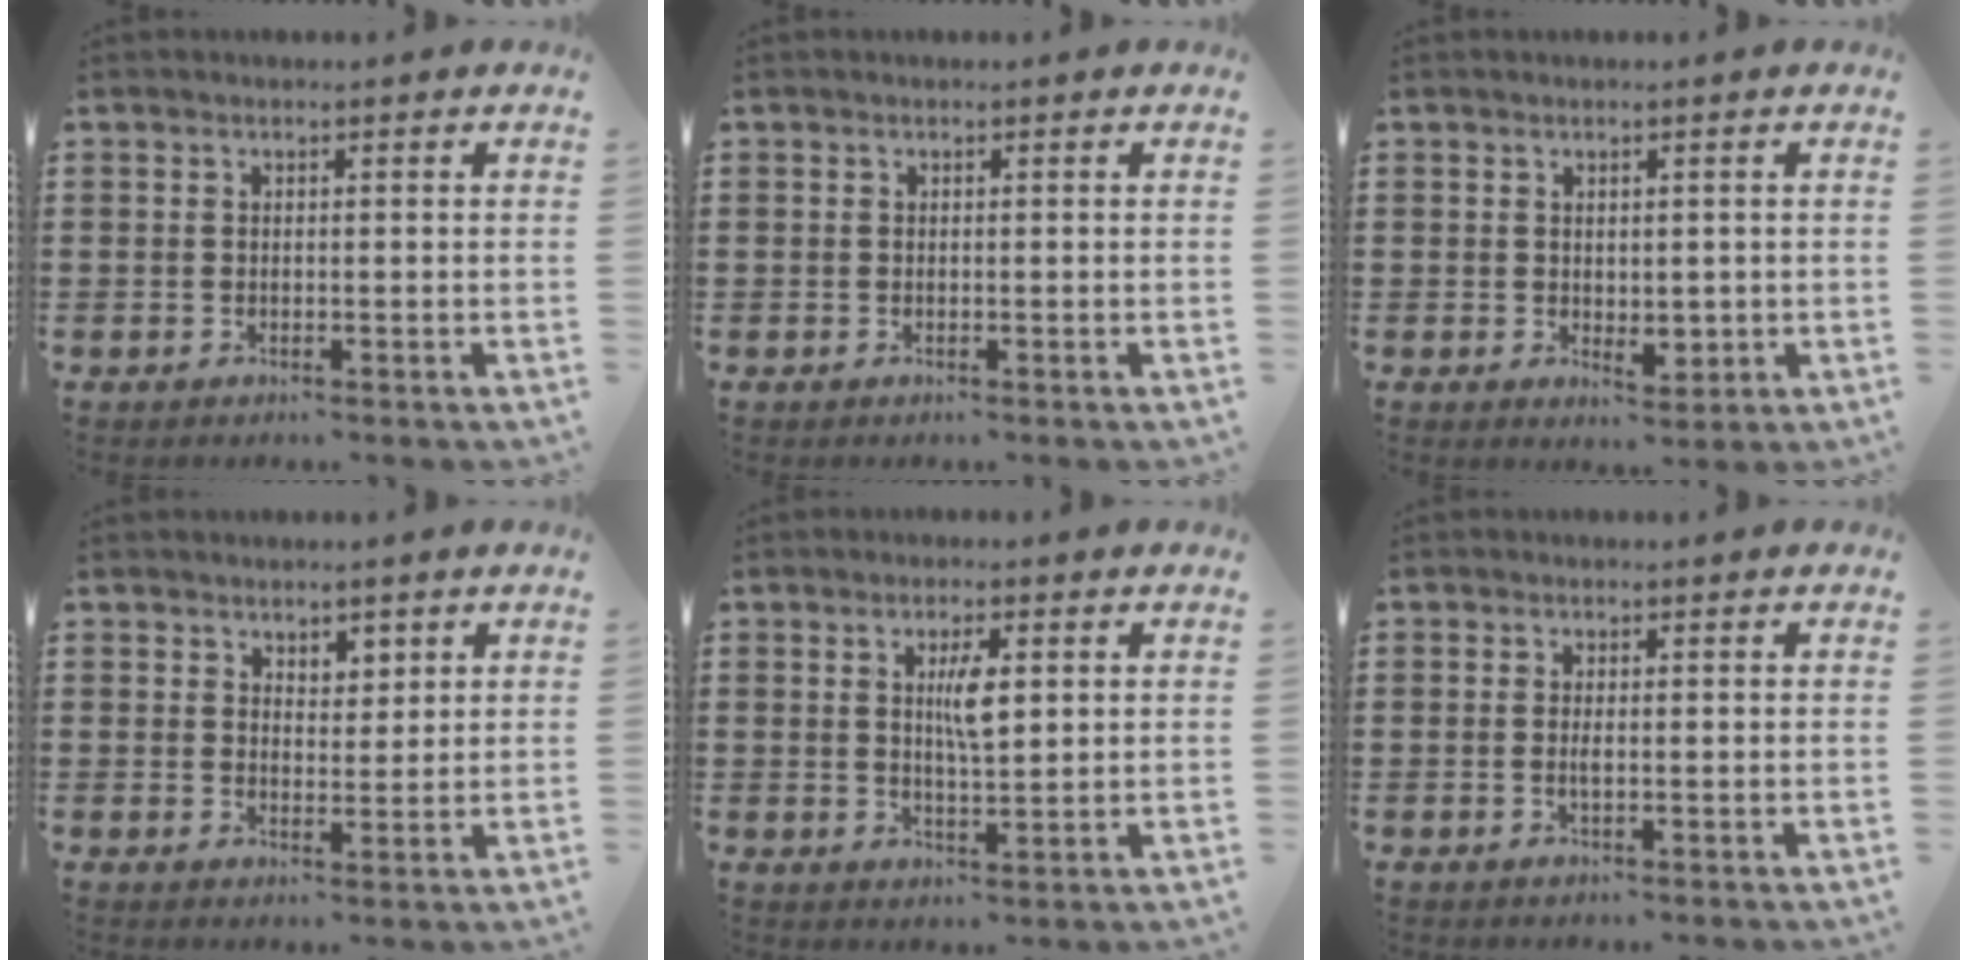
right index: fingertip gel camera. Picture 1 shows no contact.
{"total": 0.0}
{"total": 2.2, "force": [0.5, 1.6, 1.4], "torque": [-0.021, -0.001, 0.009]}
{"total": 2.6, "force": [2.1, 1.4, 0.3], "torque": [-0.013, 0.009, 0.041]}
{"total": 4.3, "force": [1.1, 1.1, 4.0], "torque": [-0.073, 0.005, 0.014]}
{"total": 0.9, "force": [-0.3, 0.0, 0.9], "torque": [-0.018, -0.006, -0.004]}